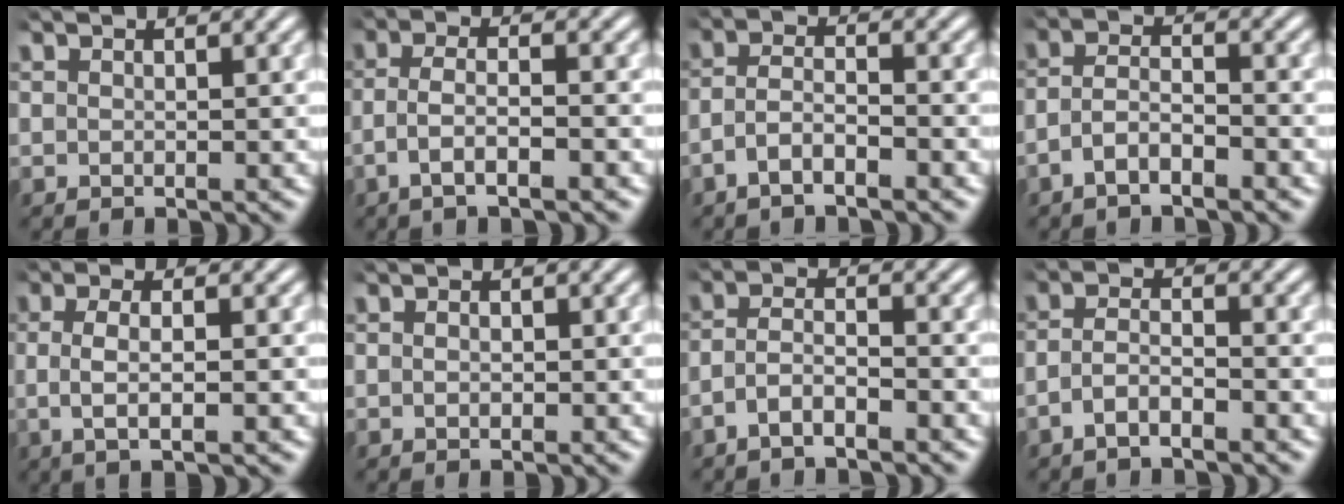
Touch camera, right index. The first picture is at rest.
{"total": 3.7, "force": [-1.9, 1.2, 2.9], "torque": [-0.061, -0.012, -0.031]}
{"total": 3.2, "force": [-2.2, 1.4, 1.9], "torque": [-0.040, -0.011, -0.039]}
{"total": 3.4, "force": [-2.2, 1.8, 2.0], "torque": [-0.040, -0.011, -0.039]}
{"total": 3.9, "force": [-0.1, 1.2, 3.7], "torque": [-0.069, 0.000, 0.001]}
{"total": 0.9, "force": [-0.3, 0.5, 0.7], "torque": [-0.011, -0.005, -0.004]}
{"total": 3.2, "force": [-2.2, 1.4, 1.8], "torque": [-0.038, -0.011, -0.040]}
{"total": 2.9, "force": [-2.1, 1.1, 1.7], "torque": [-0.036, -0.010, -0.037]}